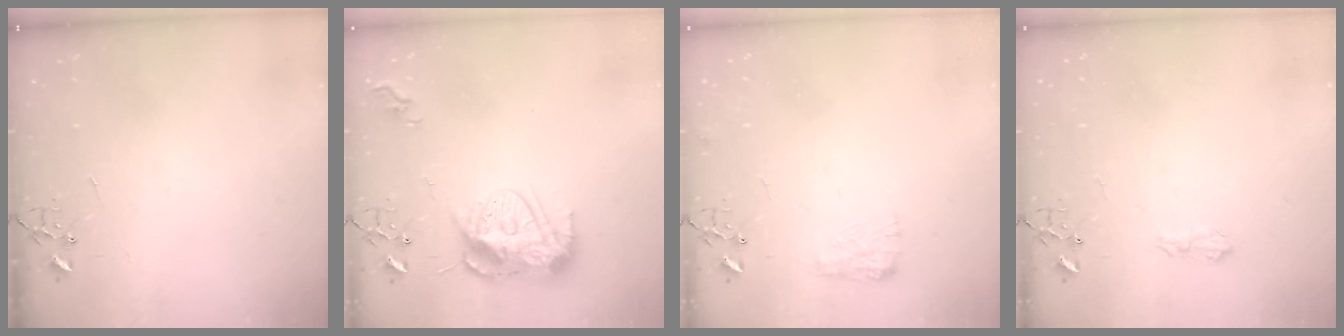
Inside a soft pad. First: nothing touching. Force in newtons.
{"total": 14.8, "press": 14.7, "slide": 1.4}
{"total": 8.3, "press": 8.2, "slide": 0.3}
{"total": 7.0, "press": 6.9, "slide": 0.9}